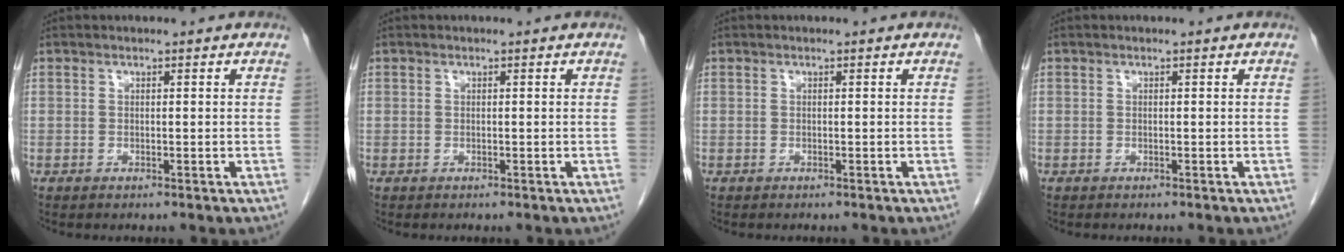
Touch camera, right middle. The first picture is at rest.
{"total": 0.0}
{"total": 0.0}
{"total": 0.0}